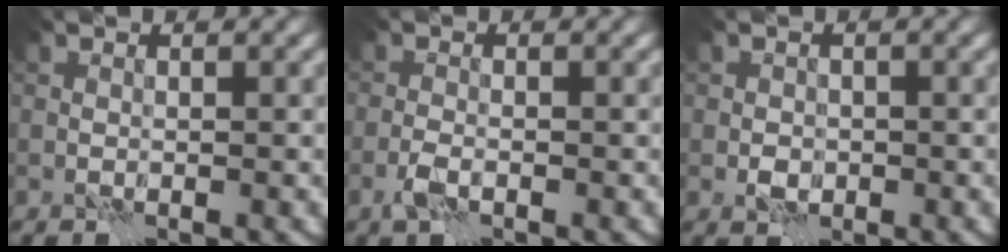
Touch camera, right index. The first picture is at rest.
{"total": 1.5, "force": [-1.0, 0.4, 1.1], "torque": [-0.026, 0.000, -0.025]}
{"total": 1.3, "force": [-0.4, 1.1, 0.6], "torque": [-0.009, -0.002, -0.009]}